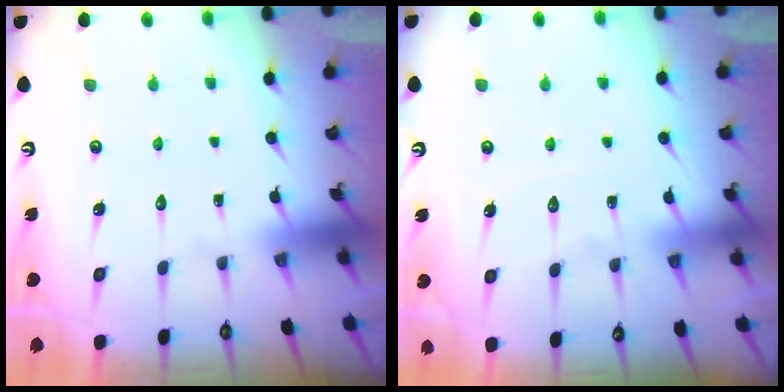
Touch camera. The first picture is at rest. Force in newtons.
{"total": 6.3, "press": 6.3, "slide": 0.5}